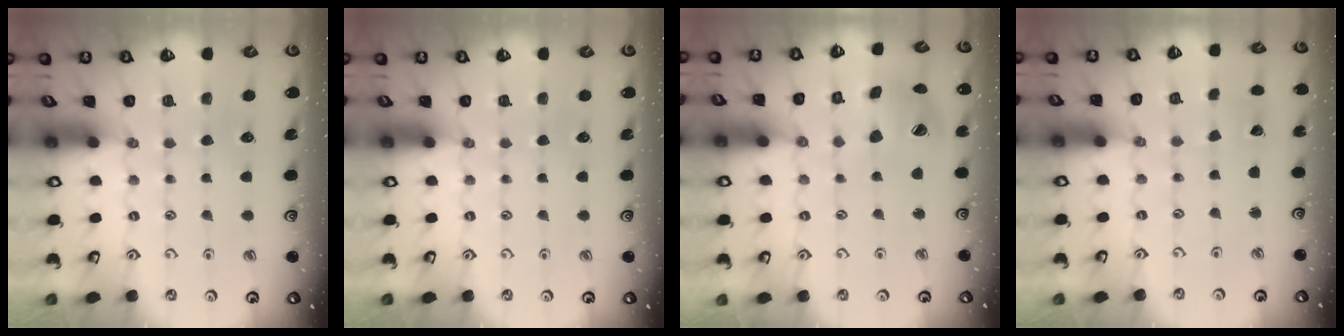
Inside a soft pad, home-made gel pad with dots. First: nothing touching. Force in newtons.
{"total": 0.0}
{"total": 11.4, "press": 11.3, "slide": 1.3}
{"total": 1.5, "press": 1.5, "slide": 0.0}